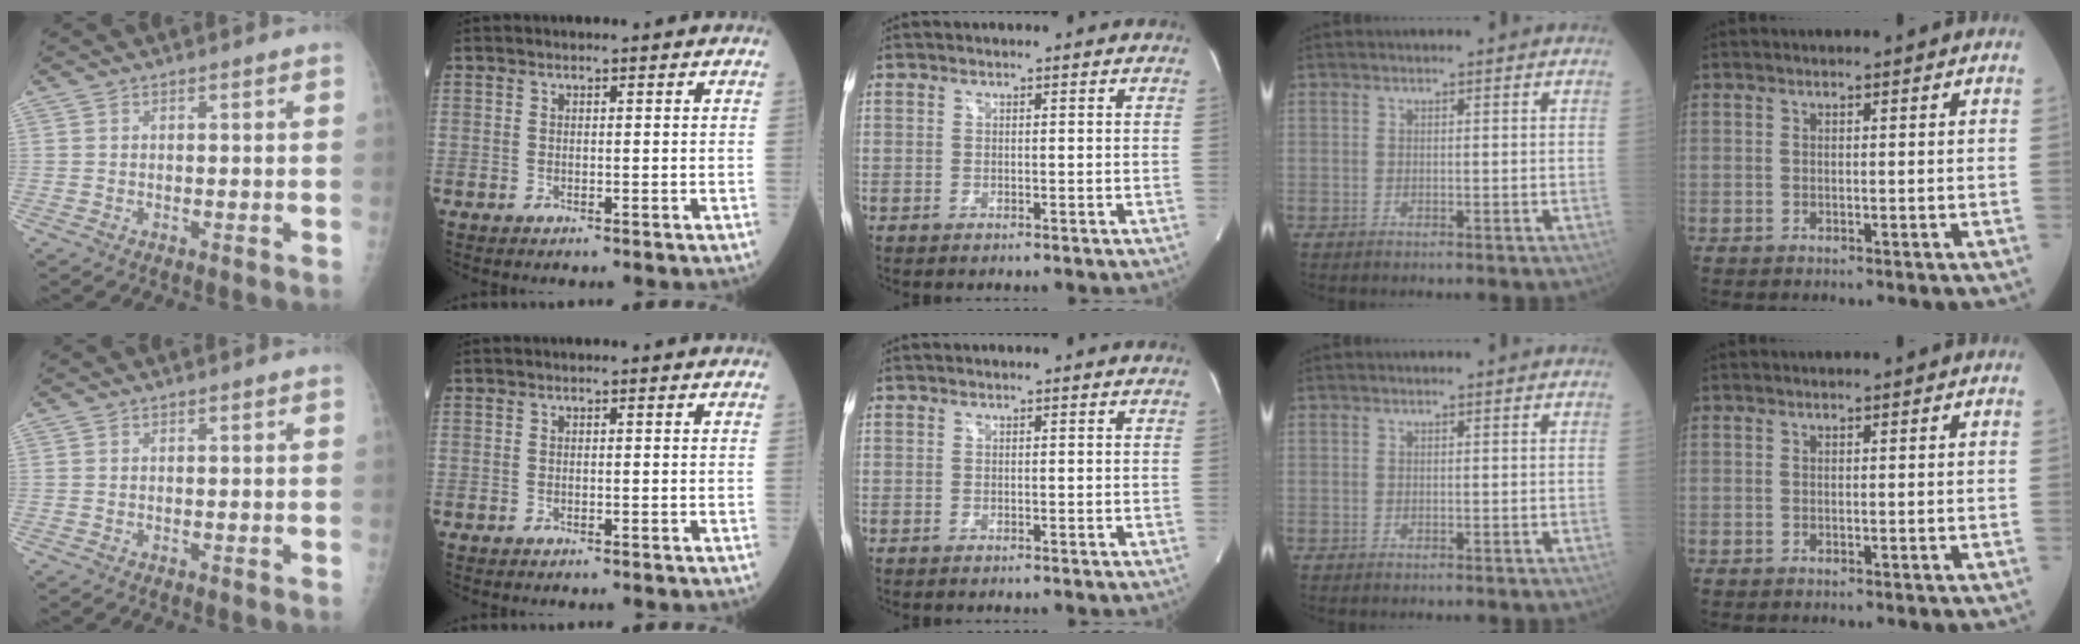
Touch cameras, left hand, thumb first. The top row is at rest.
{}